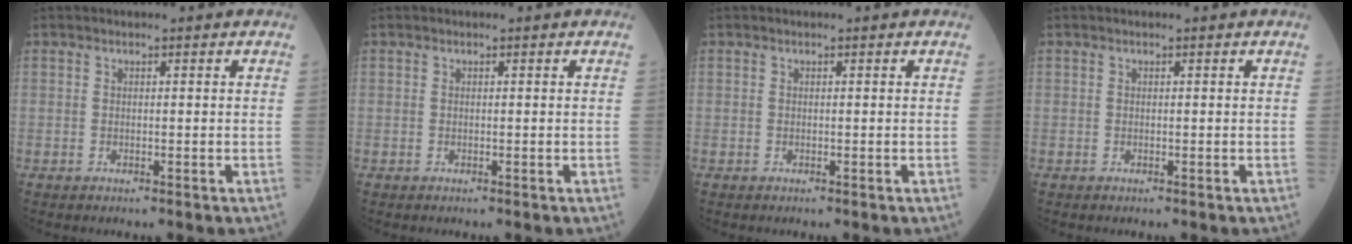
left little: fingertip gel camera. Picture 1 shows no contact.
{"total": 0.0}
{"total": 0.0}
{"total": 0.0}